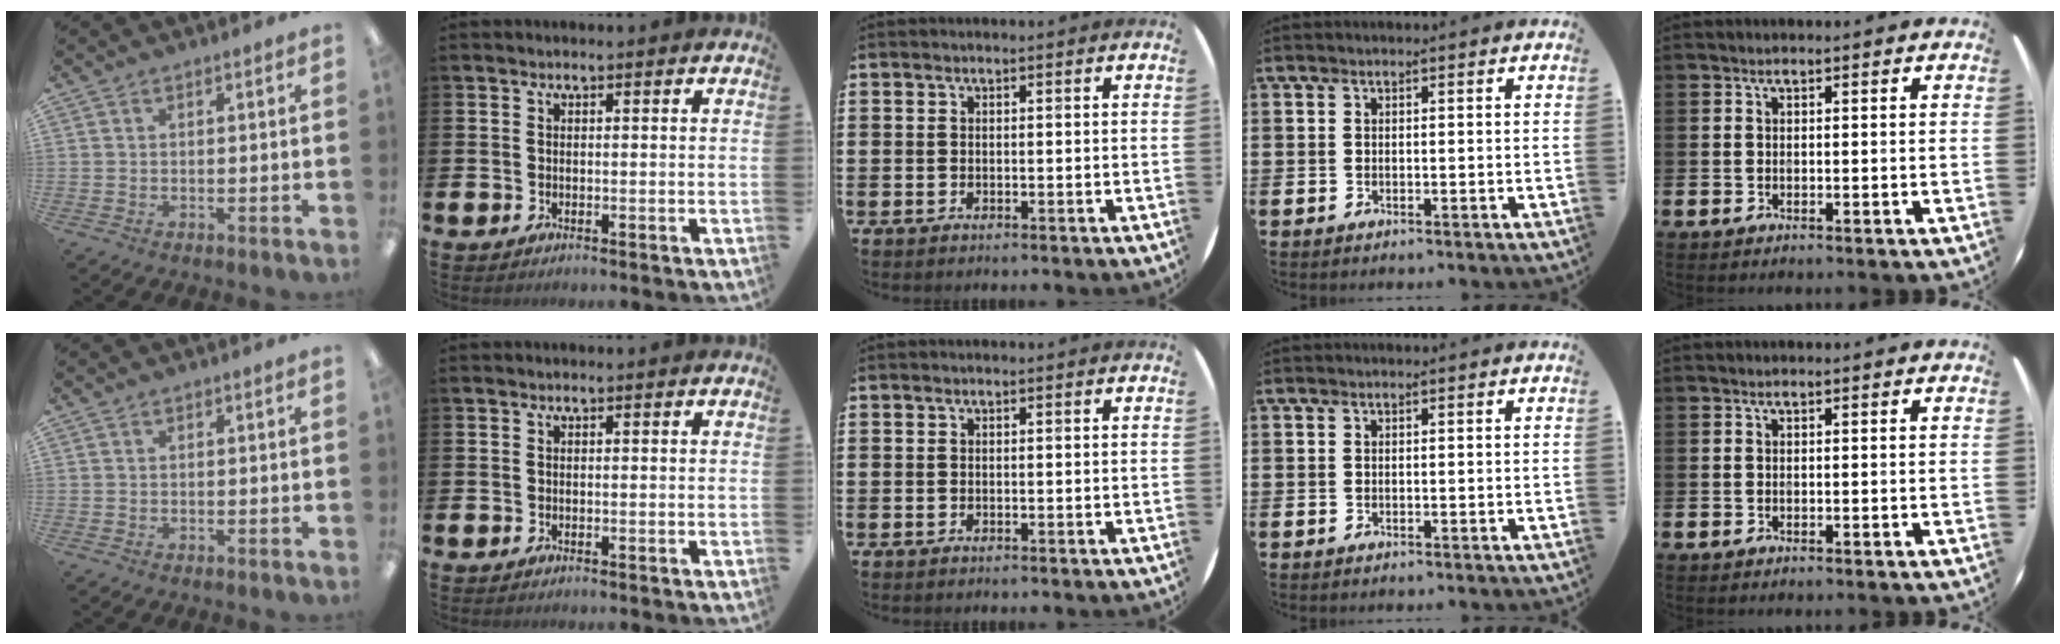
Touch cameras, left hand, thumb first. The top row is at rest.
{}